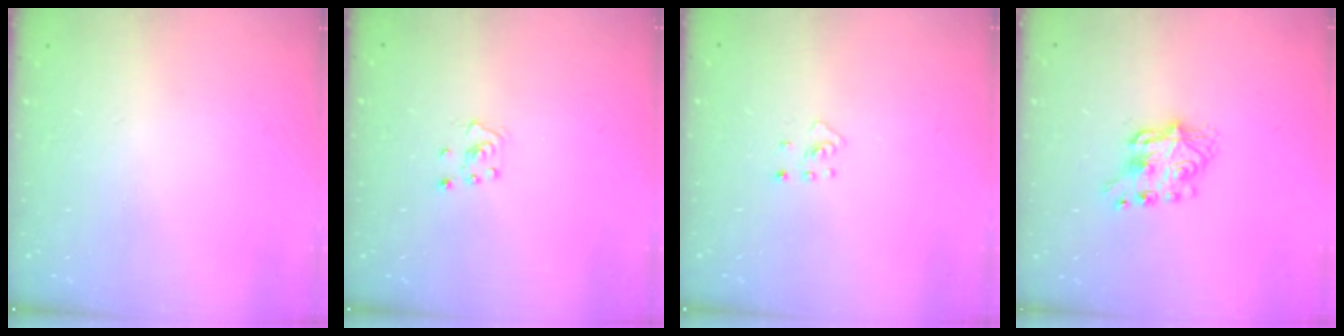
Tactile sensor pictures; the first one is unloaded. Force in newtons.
{"total": 2.8, "press": 2.8, "slide": 0.3}
{"total": 2.7, "press": 2.7, "slide": 0.5}
{"total": 6.9, "press": 6.9, "slide": 0.3}